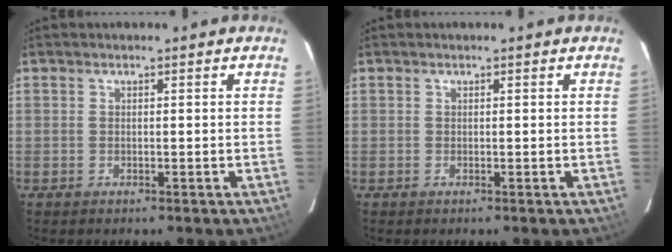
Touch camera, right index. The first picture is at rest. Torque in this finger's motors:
{"motor_torque": [-0.63, 0.42, -0.66, -0.21]}